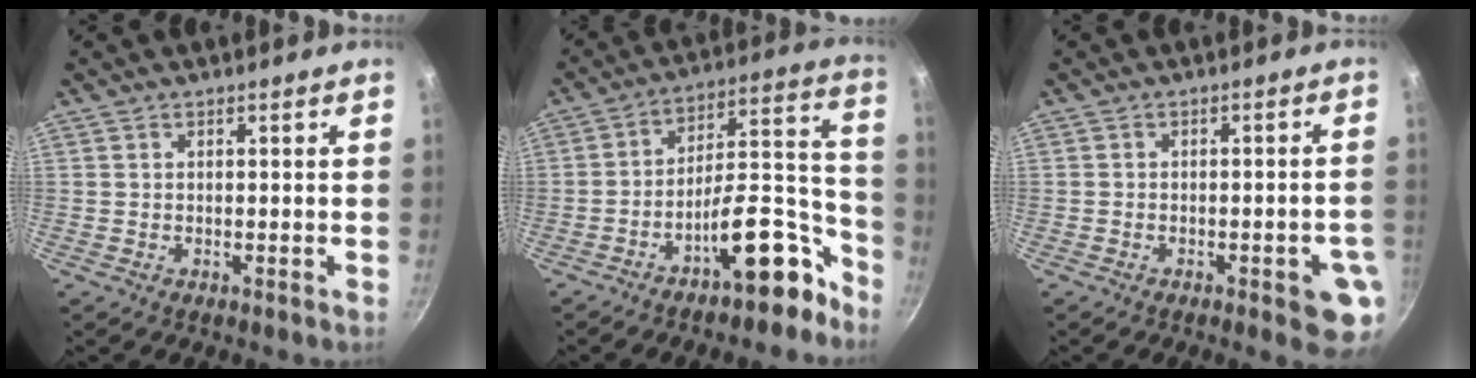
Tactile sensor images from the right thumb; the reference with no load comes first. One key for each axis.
{"total": 16.0, "fx": -9.8, "fy": 6.2, "fz": 11.0, "tx": -0.104, "ty": 0.114, "tz": -0.151}
{"total": 7.4, "fx": -2.7, "fy": 2.3, "fz": 6.5, "tx": -0.061, "ty": 0.010, "tz": -0.029}